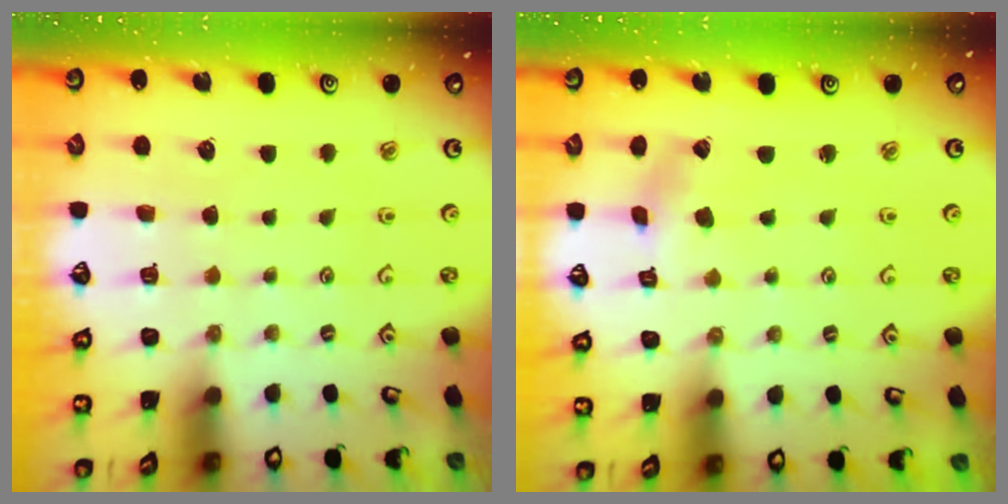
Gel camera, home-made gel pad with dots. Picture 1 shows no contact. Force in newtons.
{"total": 1.5, "press": 1.5, "slide": 0.3}